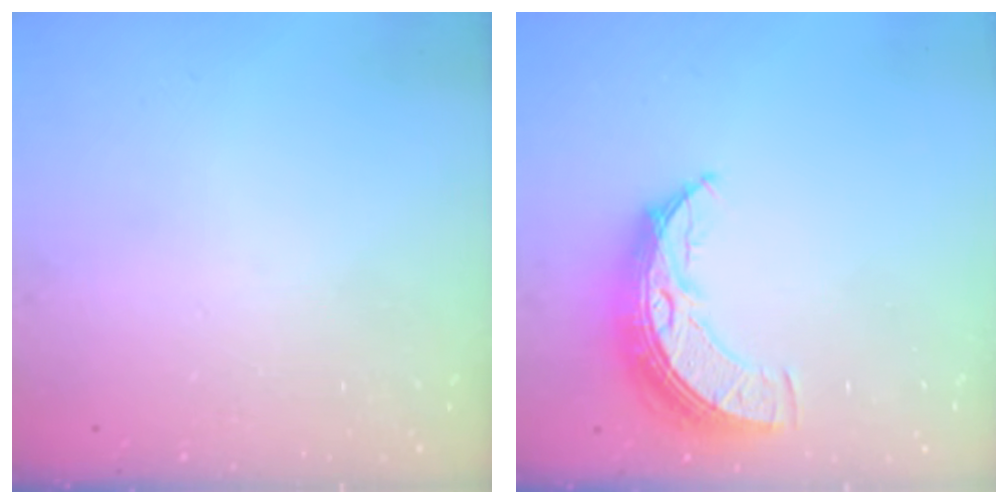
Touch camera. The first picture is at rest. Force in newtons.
{"total": 9.4, "press": 9.4, "slide": 0.7}